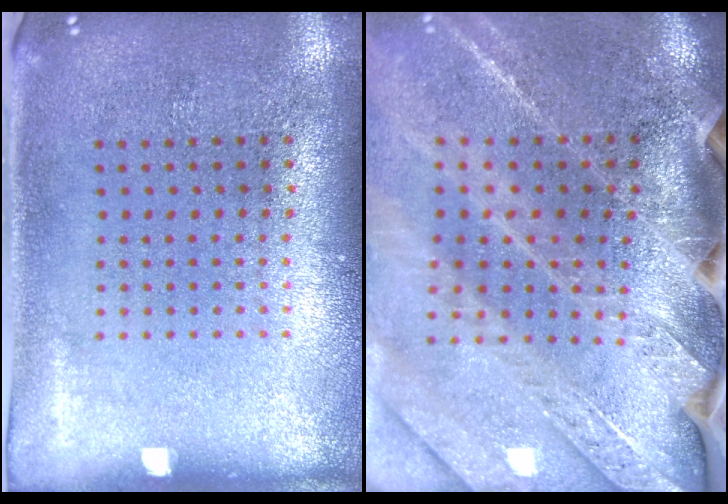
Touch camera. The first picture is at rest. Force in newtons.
{"total": 3.3, "press": 3.0, "slide": 1.5}